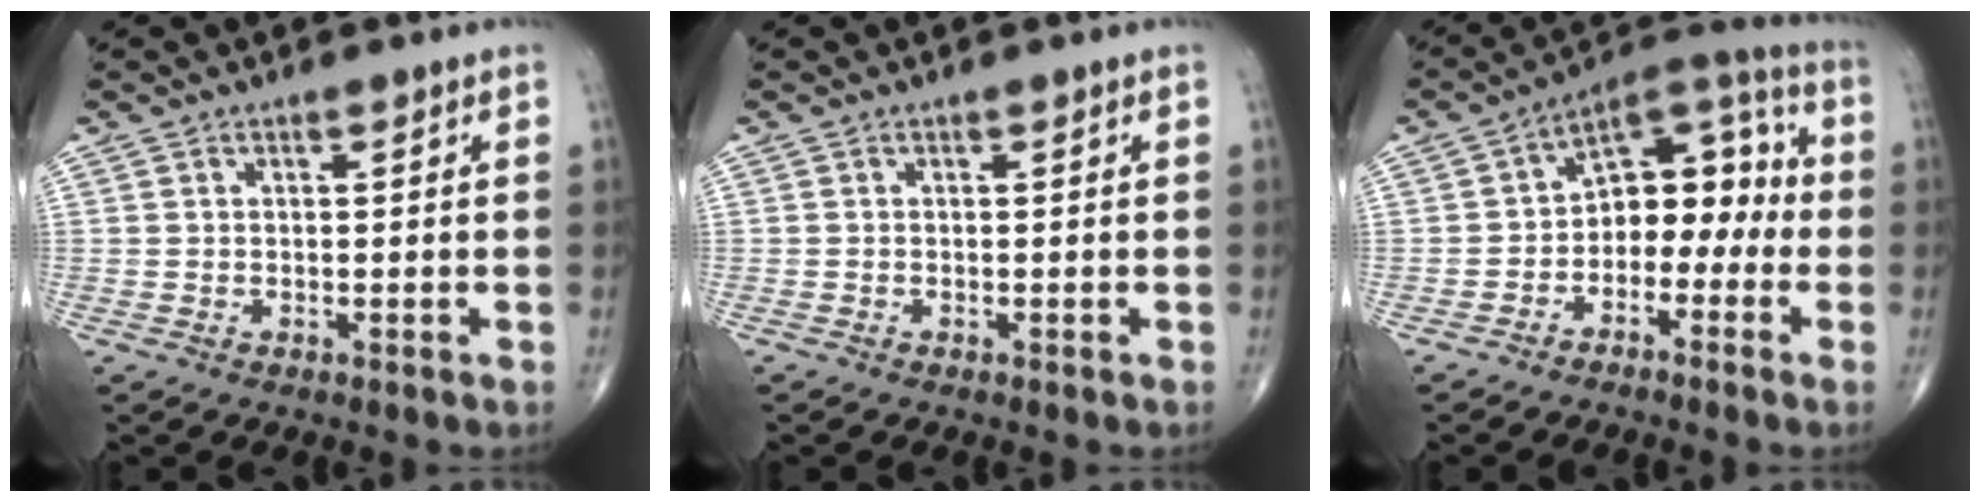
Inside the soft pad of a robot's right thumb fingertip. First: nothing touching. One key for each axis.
{"total": 0.0}
{"total": 11.8, "fx": -2.5, "fy": 7.8, "fz": 8.5, "tx": -0.082, "ty": 0.058, "tz": -0.056}